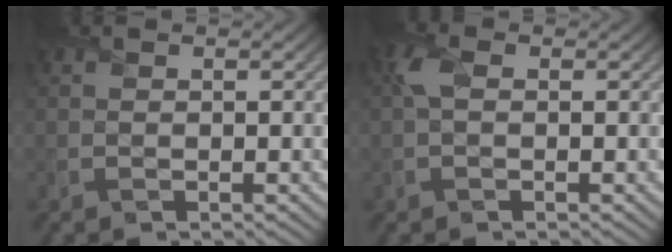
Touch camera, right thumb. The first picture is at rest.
{"total": 2.2, "force": [0.5, 1.2, 1.7], "torque": [-0.045, 0.008, 0.001]}